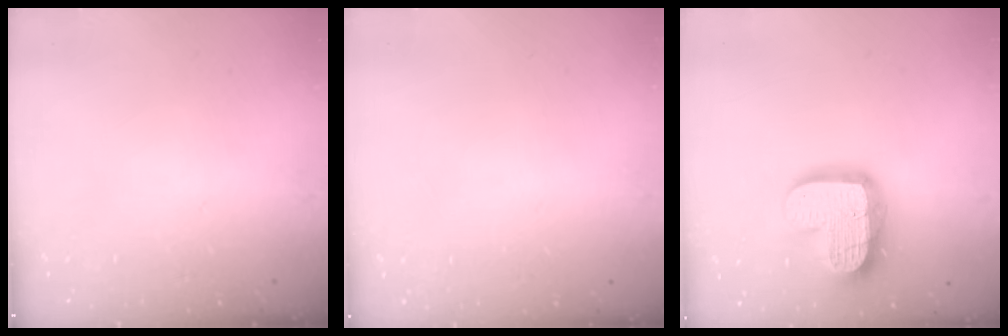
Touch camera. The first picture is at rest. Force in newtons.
{"total": 0.0}
{"total": 17.0, "press": 16.9, "slide": 1.4}